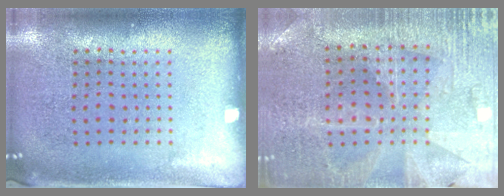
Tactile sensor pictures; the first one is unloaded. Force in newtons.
{"total": 1.7, "press": 1.7, "slide": 0.3}